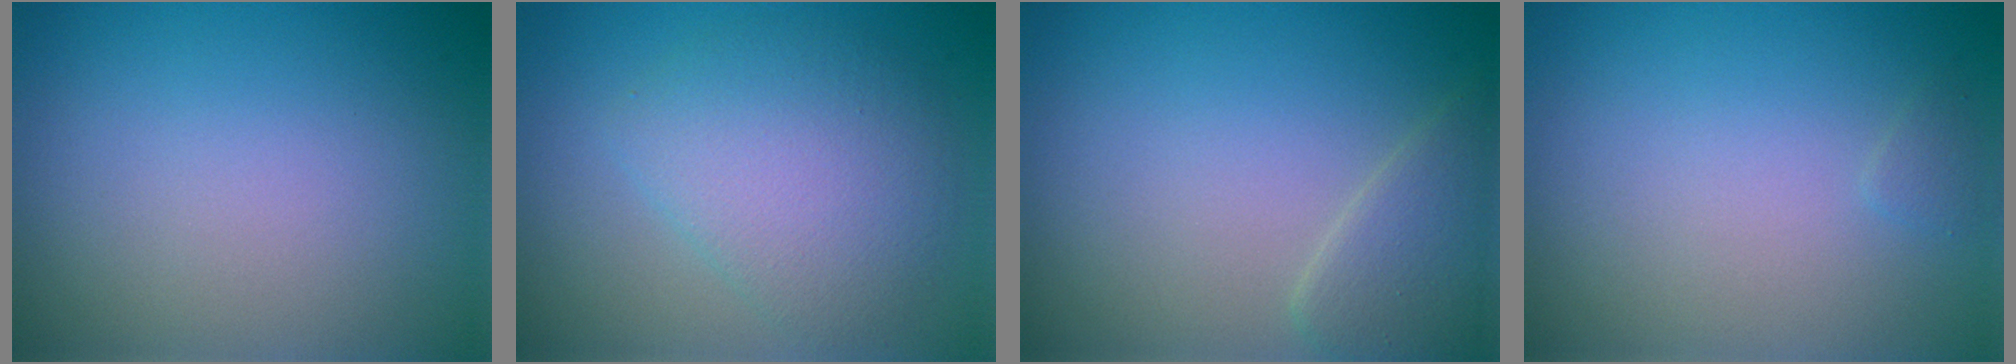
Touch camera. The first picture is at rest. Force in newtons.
{"total": 5.0, "press": 5.0, "slide": 0.1}
{"total": 2.7, "press": 2.6, "slide": 0.2}
{"total": 0.5, "press": 0.5, "slide": 0.0}